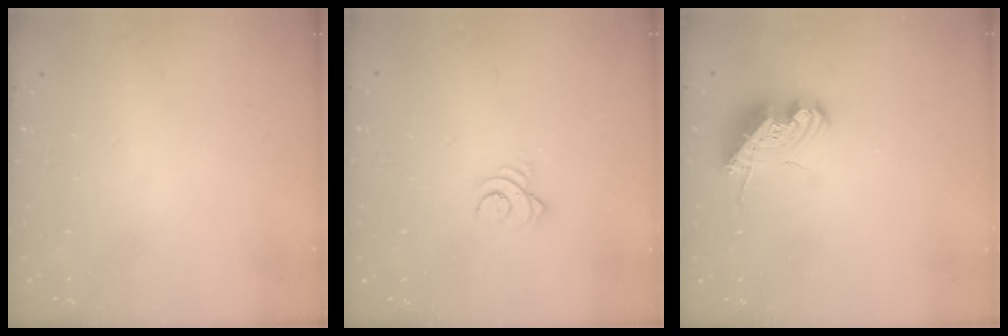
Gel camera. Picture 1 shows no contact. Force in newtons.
{"total": 3.0, "press": 3.0, "slide": 0.4}
{"total": 11.9, "press": 11.8, "slide": 0.9}